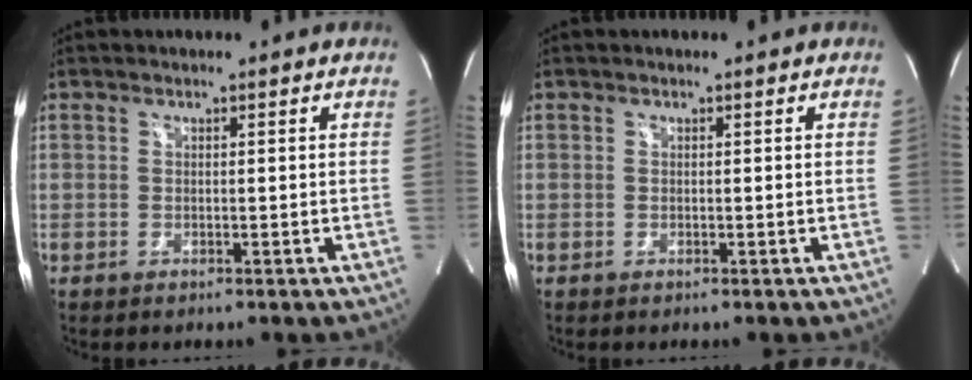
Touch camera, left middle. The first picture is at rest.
{"total": 0.0}